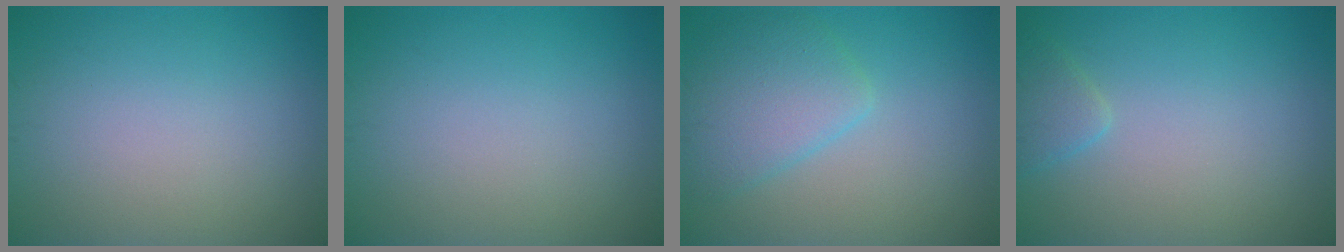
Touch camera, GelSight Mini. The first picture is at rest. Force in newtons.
{"total": 0.0}
{"total": 4.3, "press": 4.3, "slide": 0.2}
{"total": 1.6, "press": 1.6, "slide": 0.1}